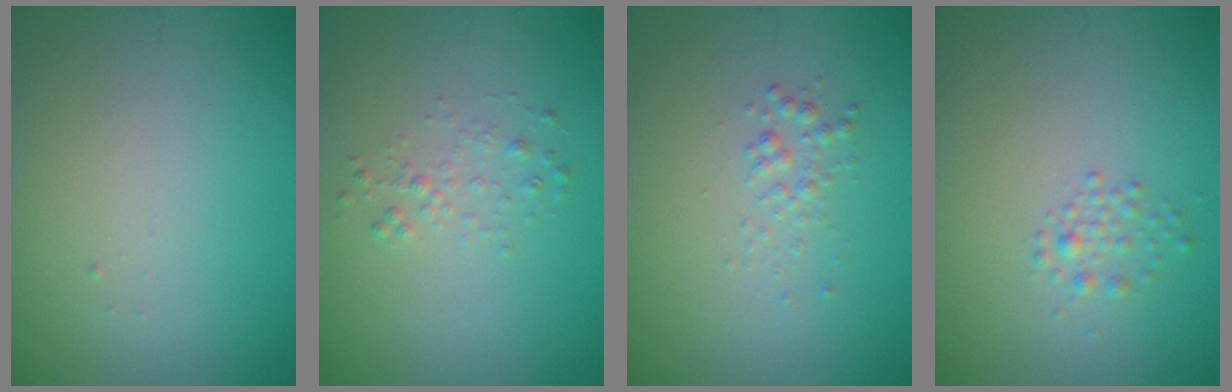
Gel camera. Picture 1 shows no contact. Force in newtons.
{"total": 1.1, "press": 1.1, "slide": 0.1}
{"total": 1.1, "press": 1.1, "slide": 0.1}
{"total": 1.3, "press": 1.3, "slide": 0.0}